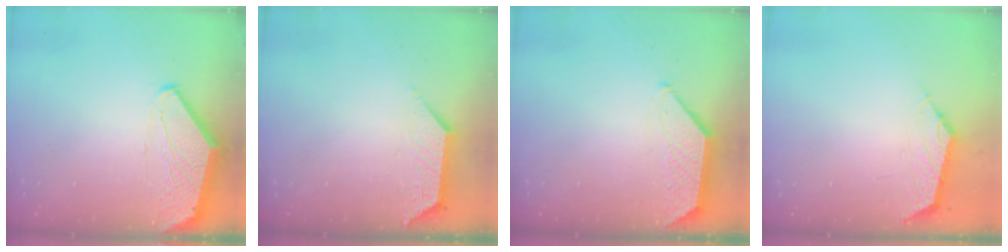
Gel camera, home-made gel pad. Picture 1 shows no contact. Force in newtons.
{"total": 2.5, "press": 2.4, "slide": 0.5}
{"total": 1.4, "press": 1.4, "slide": 0.3}
{"total": 2.1, "press": 2.0, "slide": 0.3}